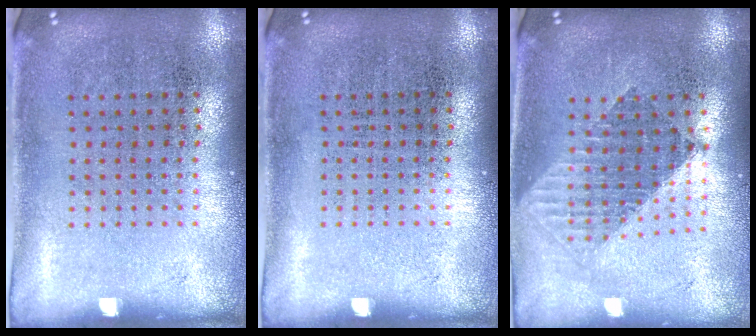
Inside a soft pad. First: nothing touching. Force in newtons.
{"total": 0.0}
{"total": 1.5, "press": 1.3, "slide": 0.9}